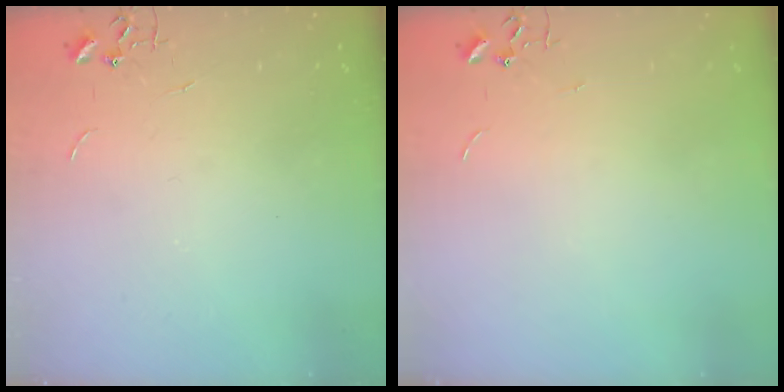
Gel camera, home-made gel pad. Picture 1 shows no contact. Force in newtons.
{"total": 0.0}